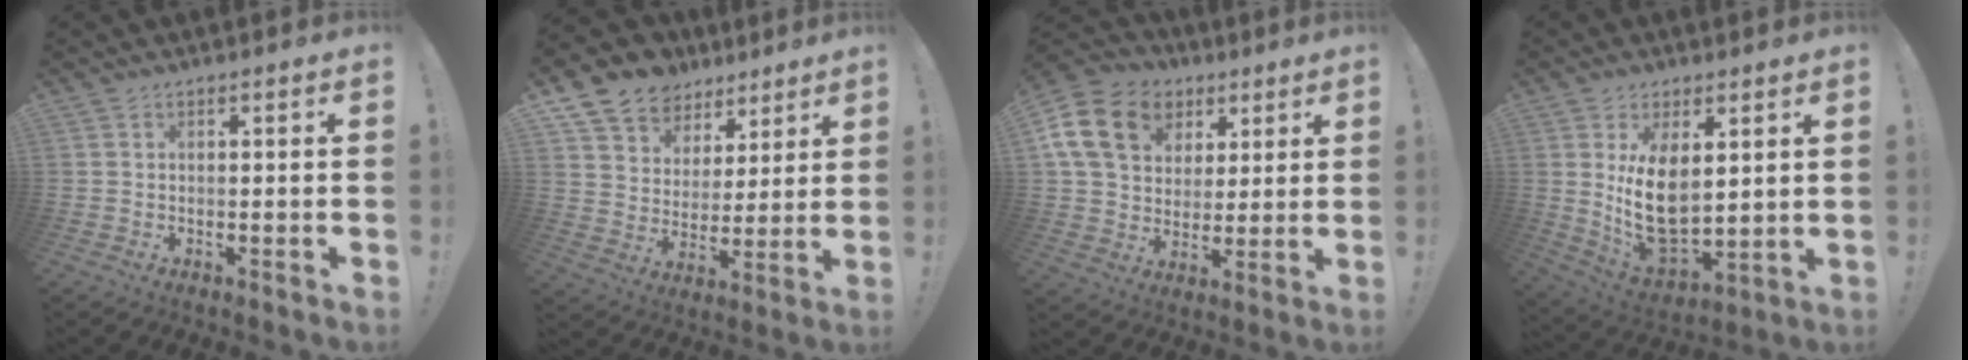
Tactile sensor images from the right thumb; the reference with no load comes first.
{"total": 10.9, "force": [7.7, 7.4, 2.1], "torque": [-0.042, -0.063, 0.149]}
{"total": 18.4, "force": [6.9, 14.0, 9.7], "torque": [-0.156, -0.021, 0.142]}
{"total": 14.0, "force": [3.6, 8.4, 10.6], "torque": [-0.204, -0.041, 0.067]}